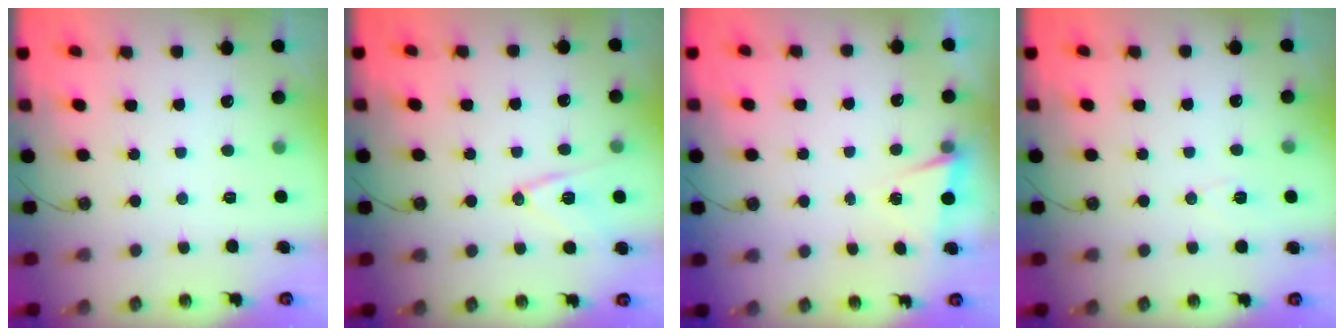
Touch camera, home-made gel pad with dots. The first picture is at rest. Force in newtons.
{"total": 11.7, "press": 11.3, "slide": 2.7}
{"total": 2.7, "press": 1.5, "slide": 2.2}
{"total": 3.6, "press": 2.5, "slide": 2.6}